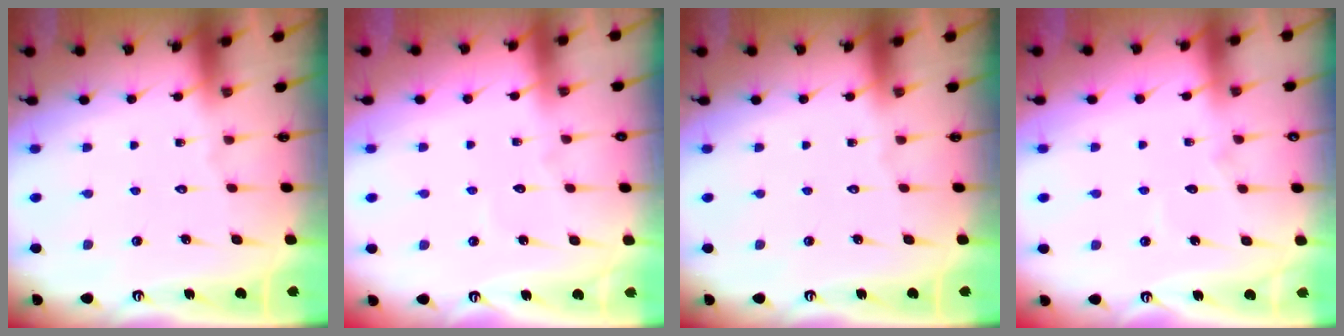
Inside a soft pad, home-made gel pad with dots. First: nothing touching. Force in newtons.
{"total": 2.8, "press": 2.8, "slide": 0.3}
{"total": 0.0}
{"total": 5.1, "press": 5.1, "slide": 0.5}